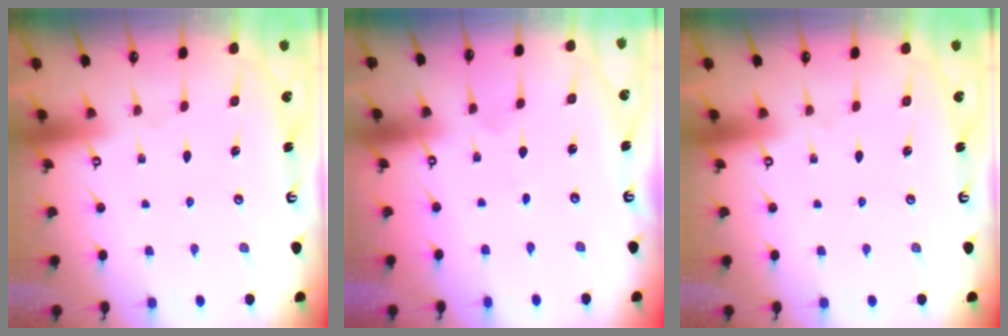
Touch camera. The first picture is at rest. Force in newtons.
{"total": 0.0}
{"total": 0.0}